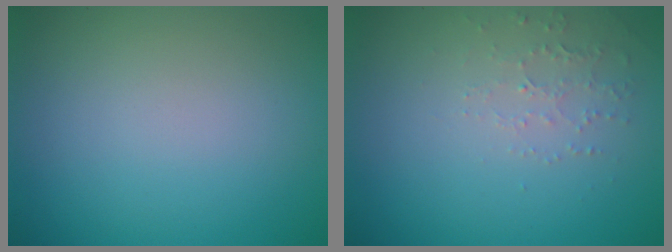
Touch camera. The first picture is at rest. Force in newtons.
{"total": 1.5, "press": 1.5, "slide": 0.5}